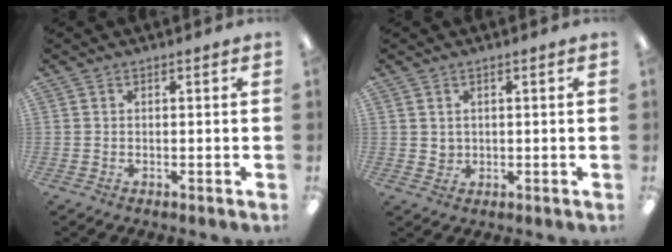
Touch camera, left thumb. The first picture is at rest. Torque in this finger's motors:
{"motor_torque": [0.06, 0.11, 0.06, -0.18, -0.01]}